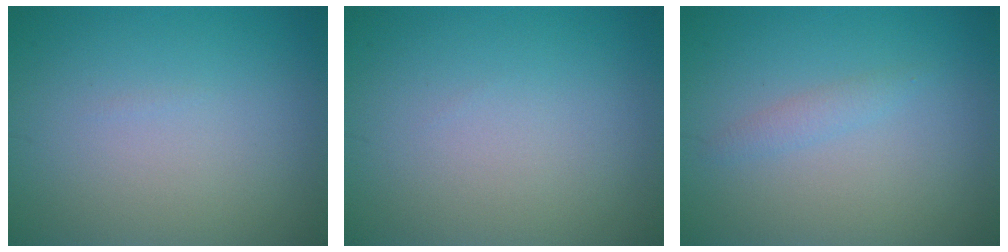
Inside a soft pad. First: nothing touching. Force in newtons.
{"total": 0.0}
{"total": 1.1, "press": 1.1, "slide": 0.1}